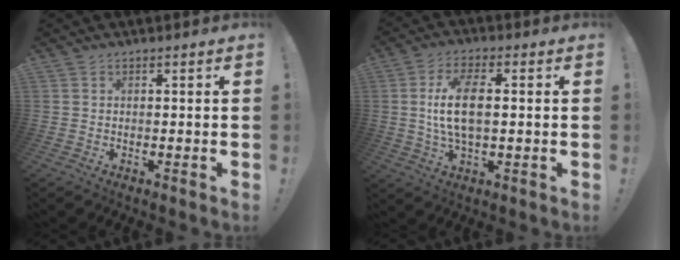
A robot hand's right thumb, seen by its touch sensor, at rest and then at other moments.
{"total": 11.1, "force": [0.8, 5.0, 9.9], "torque": [-0.183, -0.004, 0.011]}